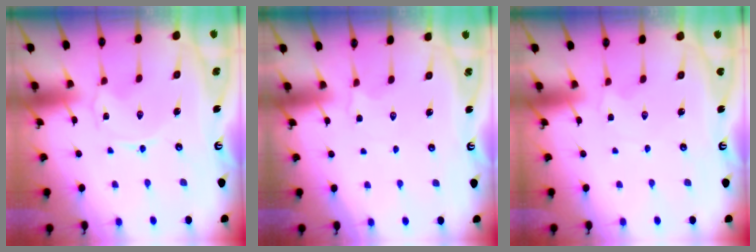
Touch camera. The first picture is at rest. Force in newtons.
{"total": 2.3, "press": 2.0, "slide": 1.2}
{"total": 1.3, "press": 1.3, "slide": 0.4}